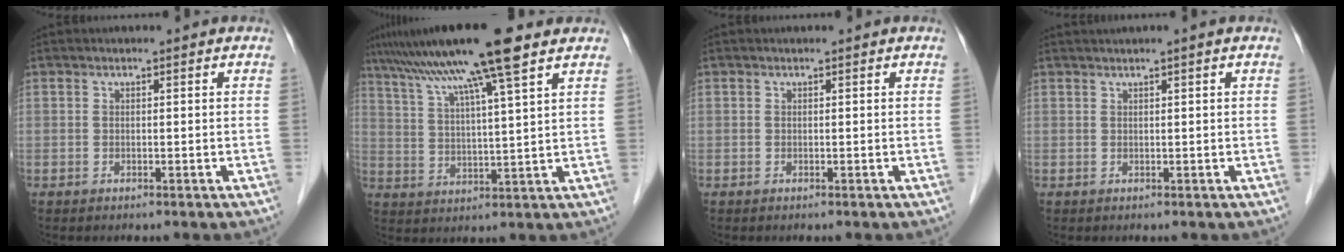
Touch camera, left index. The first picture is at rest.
{"total": 14.2, "force": [10.0, -0.6, 10.1], "torque": [-0.174, 0.028, 0.160]}
{"total": 0.0}
{"total": 1.3, "force": [0.8, -0.3, 1.0], "torque": [-0.023, 0.007, 0.021]}